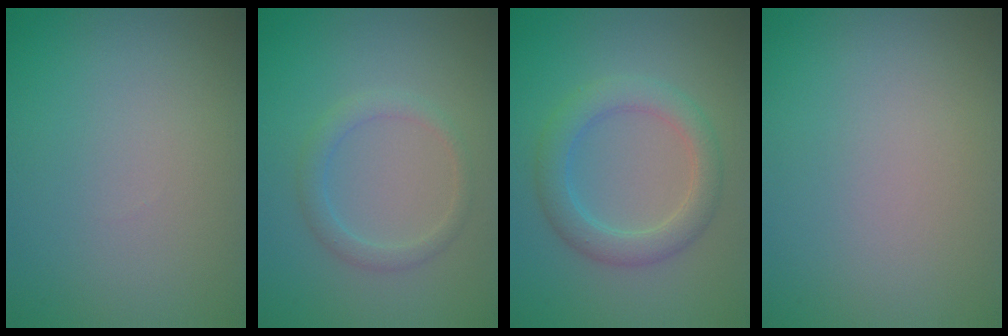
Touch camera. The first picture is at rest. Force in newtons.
{"total": 1.8, "press": 1.8, "slide": 0.0}
{"total": 3.7, "press": 3.7, "slide": 0.3}
{"total": 0.0}